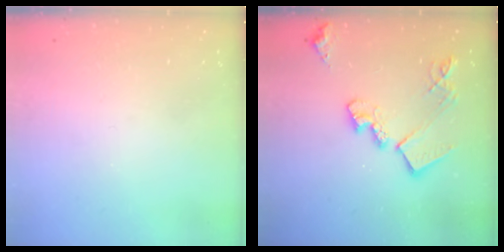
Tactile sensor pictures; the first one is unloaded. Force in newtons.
{"total": 17.4, "press": 17.4, "slide": 1.1}